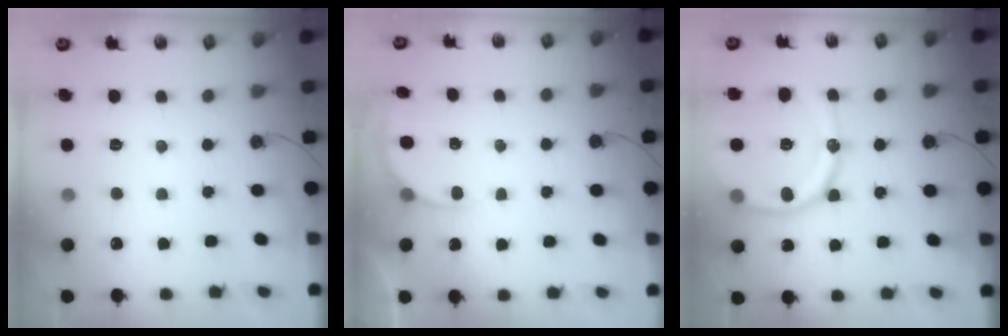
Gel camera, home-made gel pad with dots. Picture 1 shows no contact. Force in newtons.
{"total": 2.1, "press": 2.1, "slide": 0.2}
{"total": 17.7, "press": 17.6, "slide": 1.9}